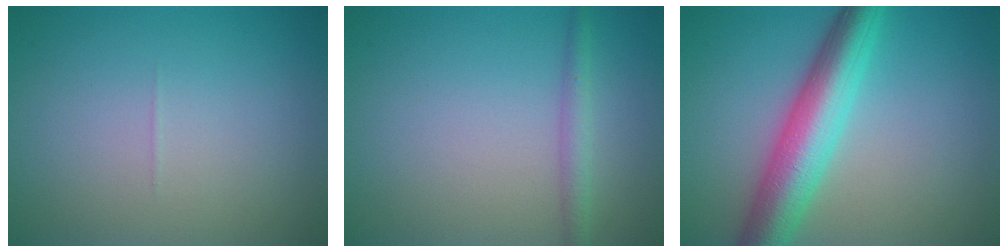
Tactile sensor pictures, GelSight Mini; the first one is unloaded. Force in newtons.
{"total": 1.8, "press": 1.8, "slide": 0.1}
{"total": 7.2, "press": 7.2, "slide": 0.1}